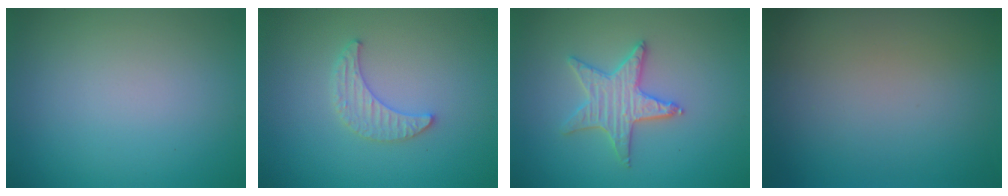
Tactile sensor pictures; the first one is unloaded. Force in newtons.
{"total": 2.2, "press": 2.2, "slide": 0.5}
{"total": 3.2, "press": 3.1, "slide": 0.7}
{"total": 0.0}